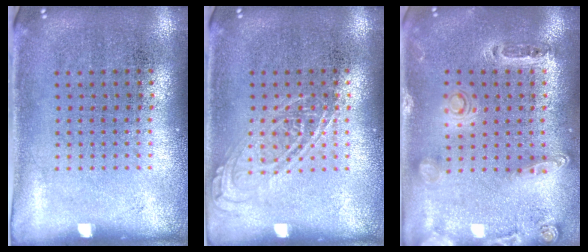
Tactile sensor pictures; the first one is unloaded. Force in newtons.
{"total": 1.8, "press": 1.8, "slide": 0.2}
{"total": 0.9, "press": 0.9, "slide": 0.2}